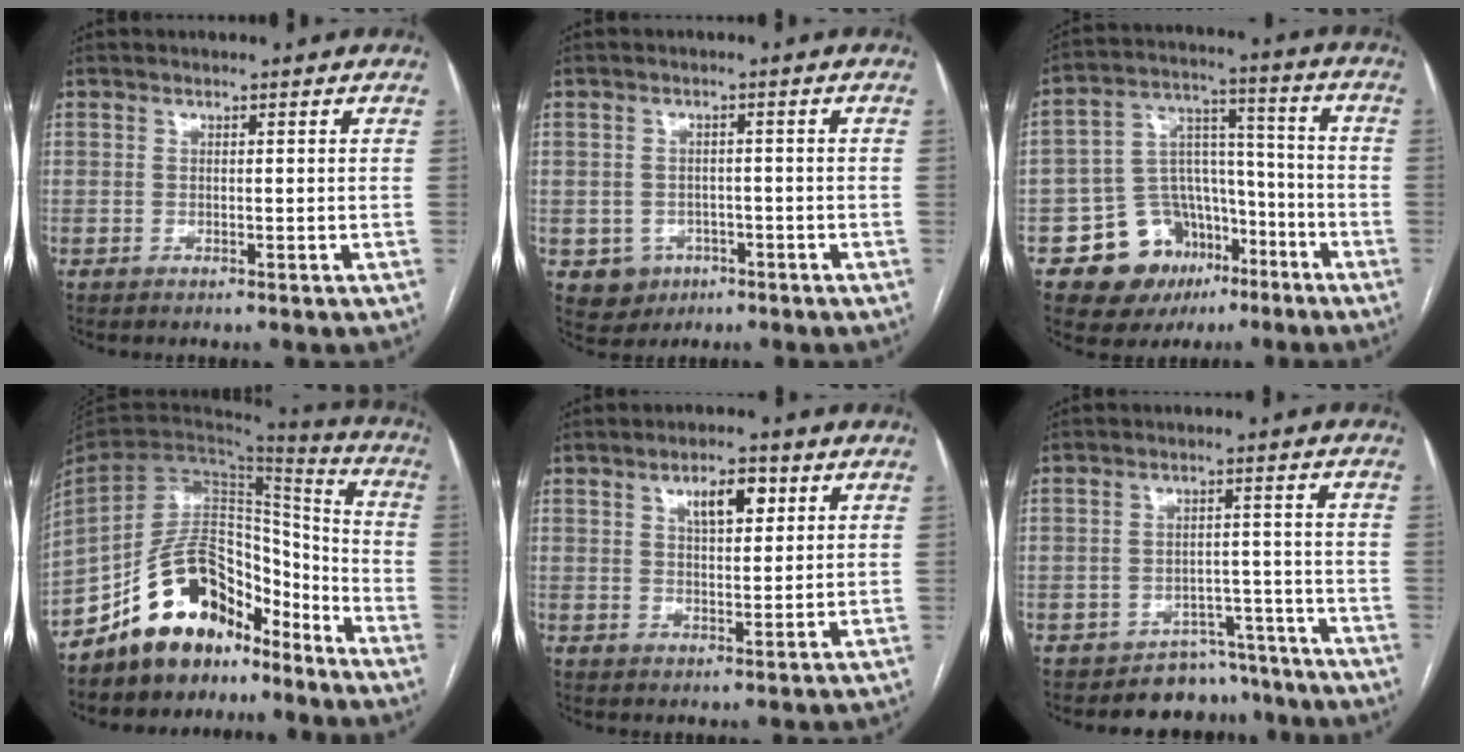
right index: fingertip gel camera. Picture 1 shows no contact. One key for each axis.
{"total": 4.4, "fx": -1.8, "fy": 4.0, "fz": 0.6, "tx": -0.002, "ty": 0.009, "tz": -0.019}
{"total": 13.5, "fx": -7.2, "fy": 10.0, "fz": 5.3, "tx": -0.079, "ty": 0.061, "tz": -0.103}
{"total": 15.1, "fx": -11.4, "fy": 7.7, "fz": 6.4, "tx": -0.115, "ty": 0.060, "tz": -0.197}
{"total": 5.5, "fx": 2.5, "fy": 2.1, "fz": 4.4, "tx": -0.074, "ty": 0.007, "tz": 0.042}
{"total": 6.6, "fx": -5.6, "fy": 3.4, "fz": -0.8, "tx": 0.031, "ty": 0.047, "tz": -0.078}